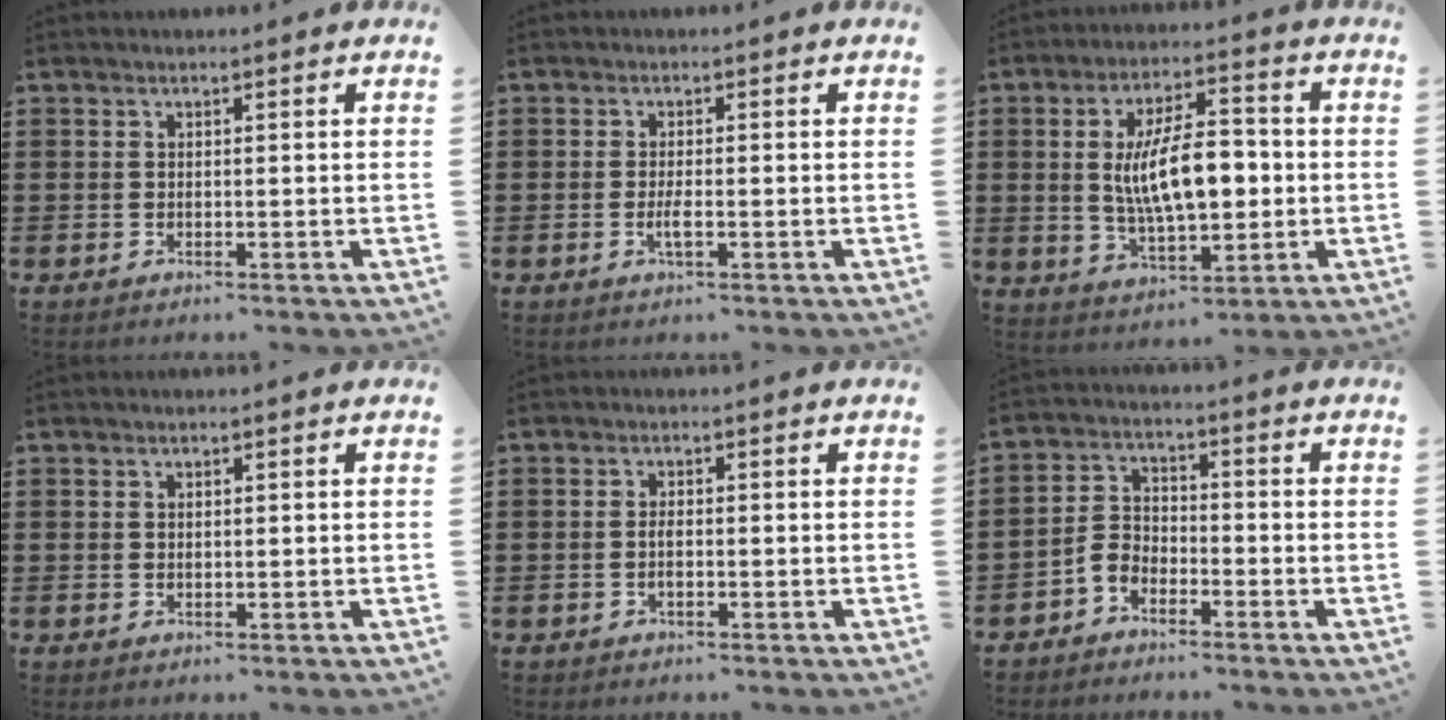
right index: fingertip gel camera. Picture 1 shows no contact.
{"total": 2.2, "force": [-0.7, 0.4, 2.1], "torque": [-0.052, -0.005, -0.017]}
{"total": 11.0, "force": [0.3, 4.8, 9.9], "torque": [-0.178, 0.004, -0.001]}
{"total": 0.6, "force": [0.4, 0.4, 0.3], "torque": [-0.007, 0.003, 0.007]}
{"total": 1.5, "force": [-0.3, 0.4, 1.4], "torque": [-0.028, -0.005, -0.003]}
{"total": 3.6, "force": [-2.6, 2.1, 1.2], "torque": [-0.043, 0.006, -0.057]}